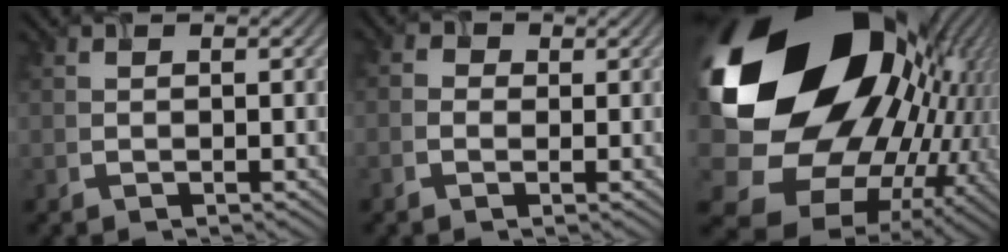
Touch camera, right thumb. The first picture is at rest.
{"total": 1.2, "force": [-0.2, 1.1, 0.3], "torque": [-0.004, -0.005, -0.011]}
{"total": 22.9, "force": [2.0, 17.3, 14.9], "torque": [-0.301, -0.070, 0.046]}